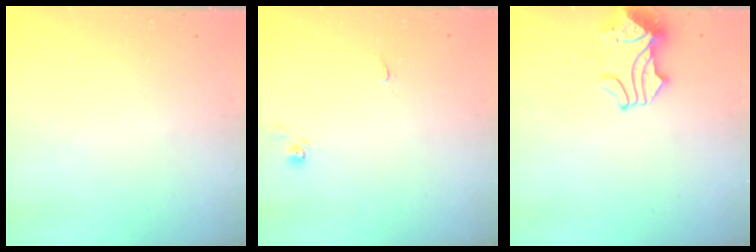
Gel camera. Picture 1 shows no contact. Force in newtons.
{"total": 2.8, "press": 2.7, "slide": 0.4}
{"total": 3.0, "press": 2.8, "slide": 0.9}